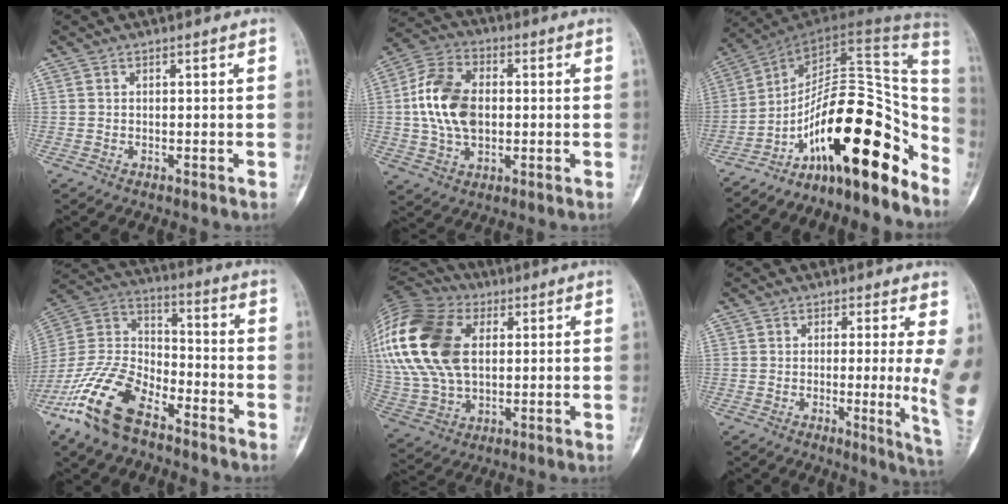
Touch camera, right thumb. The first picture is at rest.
{"total": 13.3, "force": [0.4, 8.7, 10.1], "torque": [-0.186, 0.015, 0.005]}
{"total": 20.3, "force": [-12.6, 7.1, 14.3], "torque": [-0.171, 0.136, -0.202]}
{"total": 17.6, "force": [-11.1, 8.2, 10.9], "torque": [-0.225, 0.056, -0.219]}
{"total": 28.3, "force": [7.0, 18.4, 20.4], "torque": [-0.477, 0.028, 0.136]}
{"total": 8.8, "force": [0.9, 0.4, 8.7], "torque": [-0.105, -0.019, 0.011]}